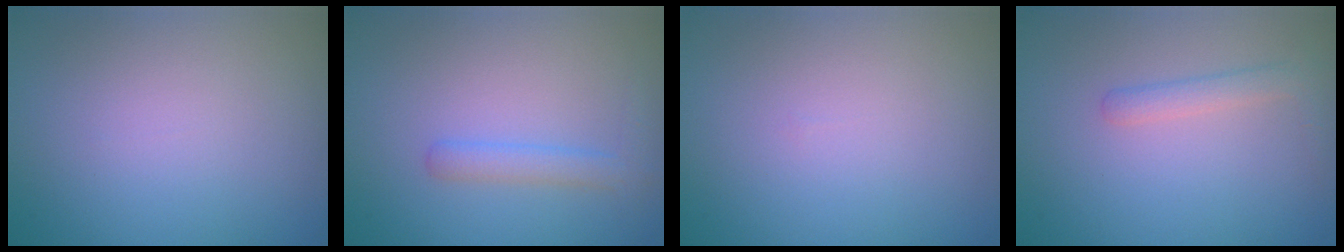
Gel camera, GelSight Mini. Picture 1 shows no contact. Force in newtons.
{"total": 1.9, "press": 1.9, "slide": 0.2}
{"total": 0.0}
{"total": 1.6, "press": 1.6, "slide": 0.1}